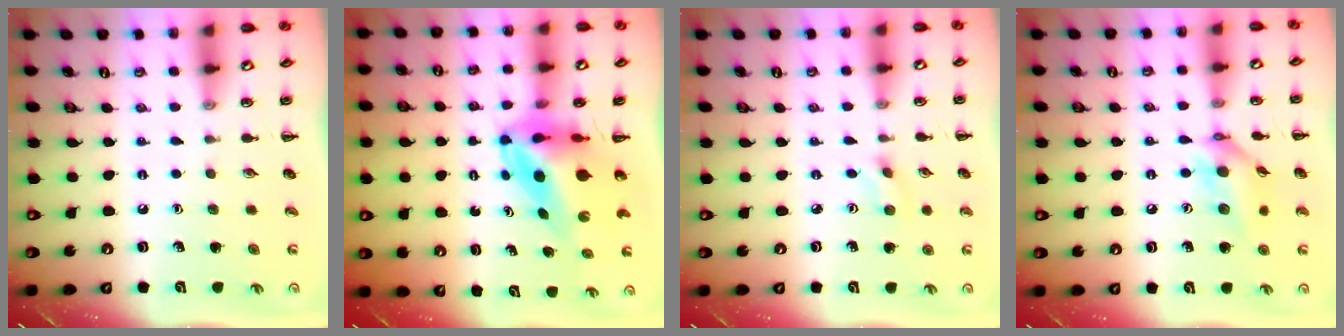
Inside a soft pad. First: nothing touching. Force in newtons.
{"total": 8.0, "press": 7.6, "slide": 2.5}
{"total": 1.7, "press": 1.6, "slide": 0.7}
{"total": 12.5, "press": 12.3, "slide": 2.3}